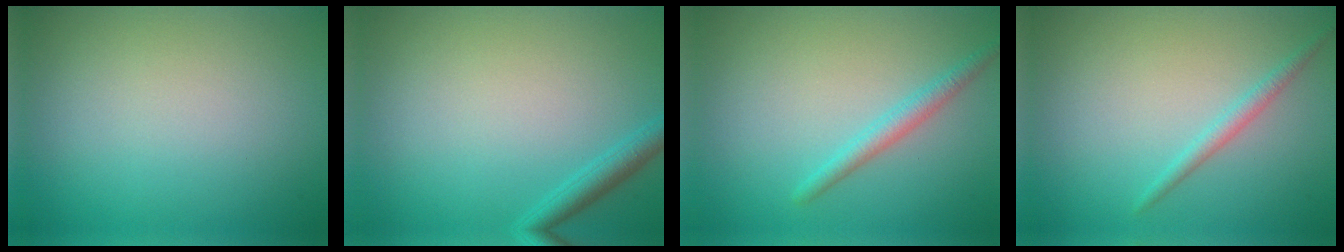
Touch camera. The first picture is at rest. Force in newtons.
{"total": 2.0, "press": 2.0, "slide": 0.2}
{"total": 1.9, "press": 1.9, "slide": 0.2}
{"total": 1.4, "press": 1.4, "slide": 0.0}